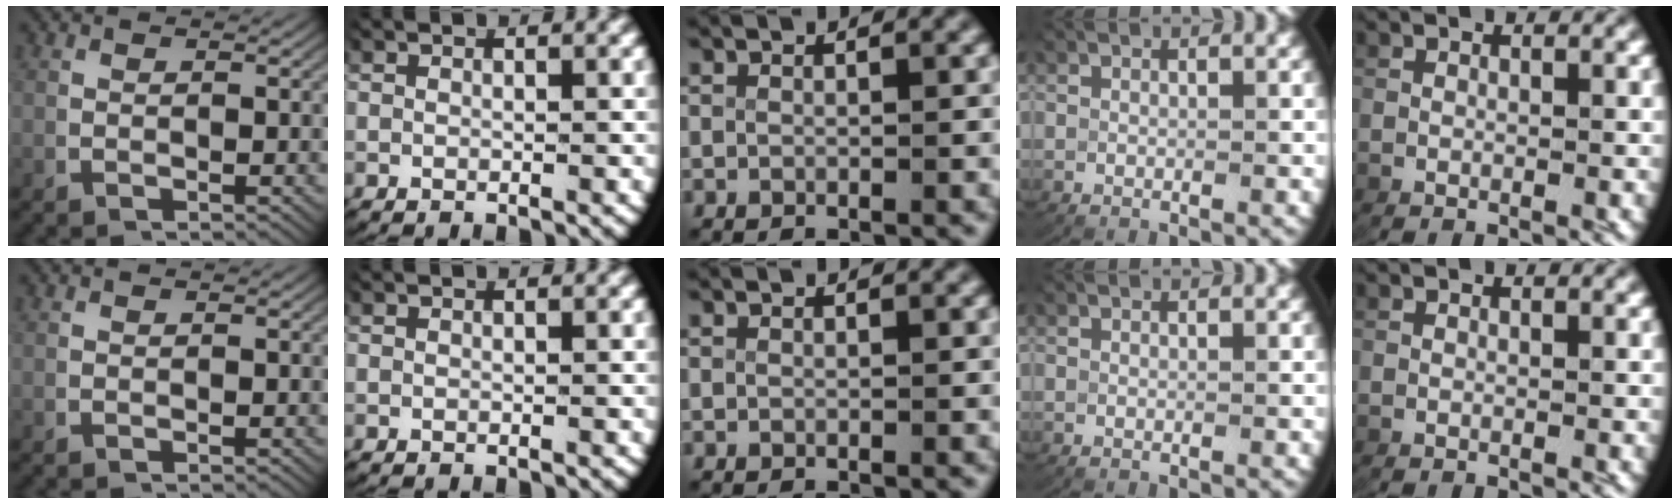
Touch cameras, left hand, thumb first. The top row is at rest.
{}